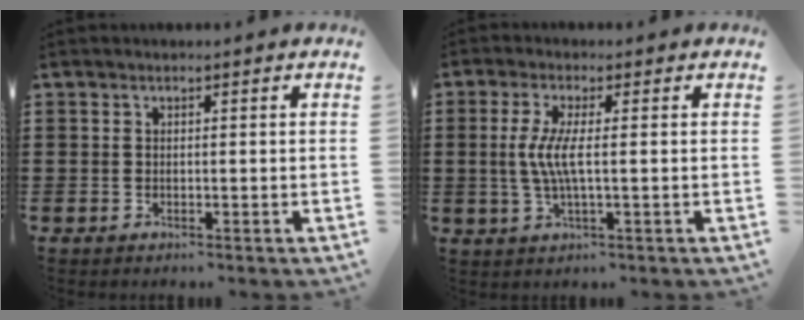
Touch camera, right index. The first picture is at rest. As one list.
[{"total": 5.0, "force": [-0.1, 0.7, 5.0], "torque": [-0.113, -0.010, -0.011]}]